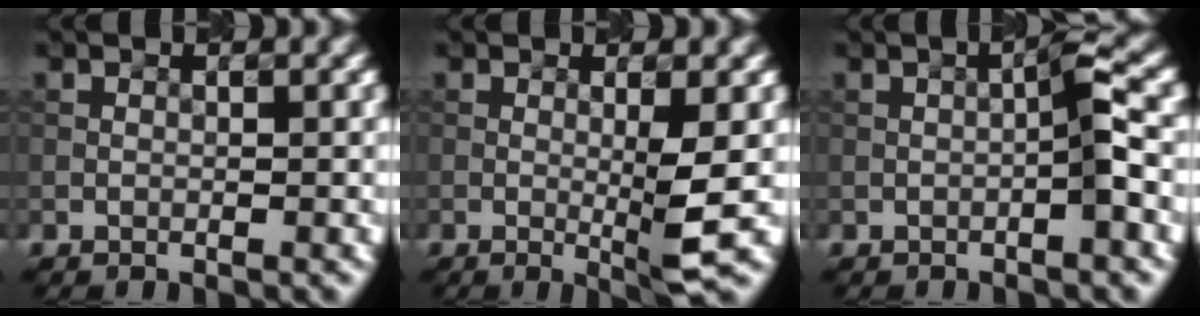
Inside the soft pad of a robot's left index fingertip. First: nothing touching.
{"total": 3.6, "force": [-0.1, 0.4, 3.6], "torque": [-0.061, -0.010, -0.002]}
{"total": 2.4, "force": [-0.5, 0.0, 2.3], "torque": [-0.038, 0.013, -0.012]}